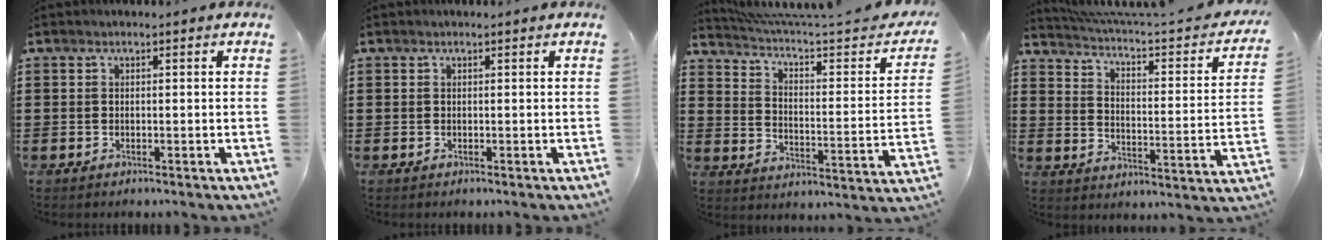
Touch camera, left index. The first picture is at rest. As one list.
[{"total": 0.0}, {"total": 4.7, "force": [3.7, 0.4, 2.9], "torque": [-0.075, -0.034, 0.056]}, {"total": 2.9, "force": [2.5, 0.0, 1.5], "torque": [-0.049, -0.033, 0.031]}]